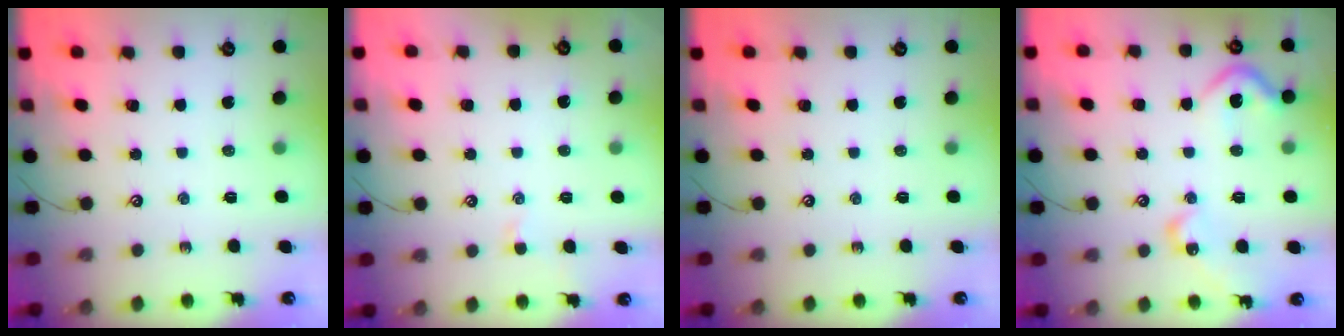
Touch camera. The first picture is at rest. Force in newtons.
{"total": 1.9, "press": 1.9, "slide": 0.3}
{"total": 0.0}
{"total": 11.1, "press": 11.0, "slide": 1.2}